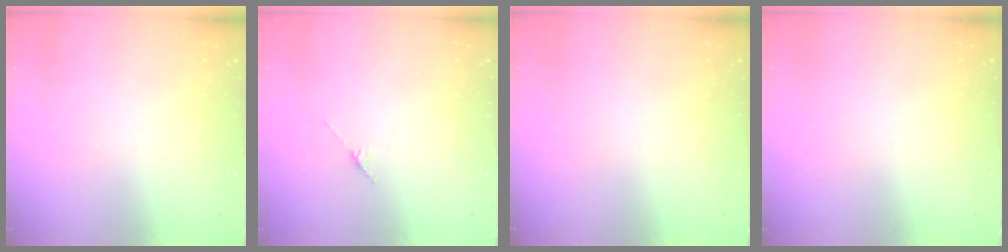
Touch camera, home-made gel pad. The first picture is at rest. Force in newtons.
{"total": 2.8, "press": 2.8, "slide": 0.4}
{"total": 0.0}
{"total": 0.0}